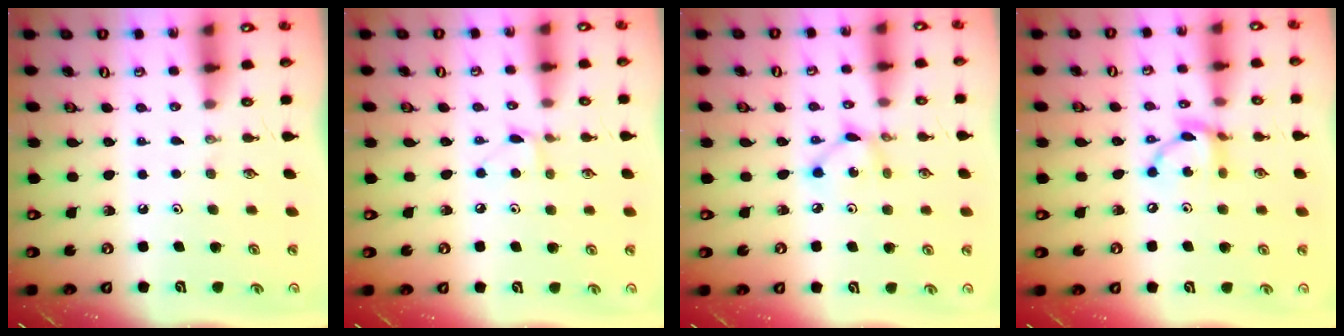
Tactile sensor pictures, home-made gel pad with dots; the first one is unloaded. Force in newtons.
{"total": 5.5, "press": 5.5, "slide": 0.5}
{"total": 3.8, "press": 3.8, "slide": 0.2}
{"total": 11.3, "press": 11.3, "slide": 0.8}